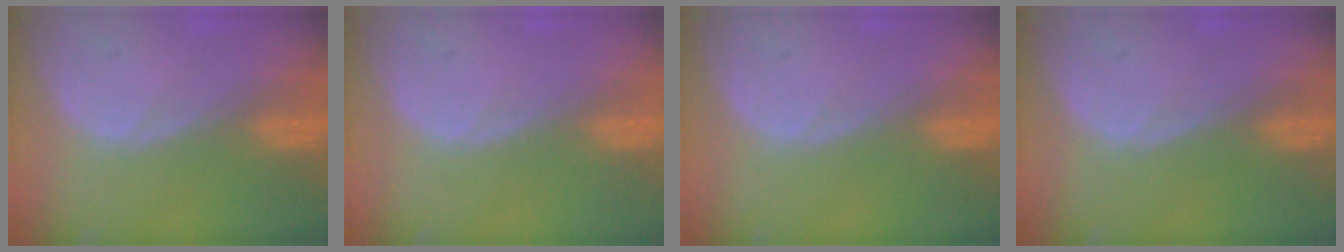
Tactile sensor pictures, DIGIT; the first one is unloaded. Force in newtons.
{"total": 0.0}
{"total": 0.0}
{"total": 0.0}